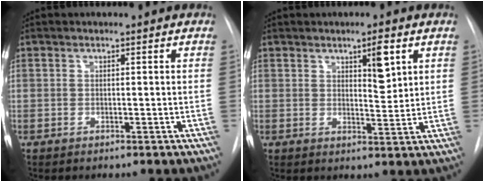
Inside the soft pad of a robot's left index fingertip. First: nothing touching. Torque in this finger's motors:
{"motor_torque": [0.17, -0.10, 0.20, 0.06]}